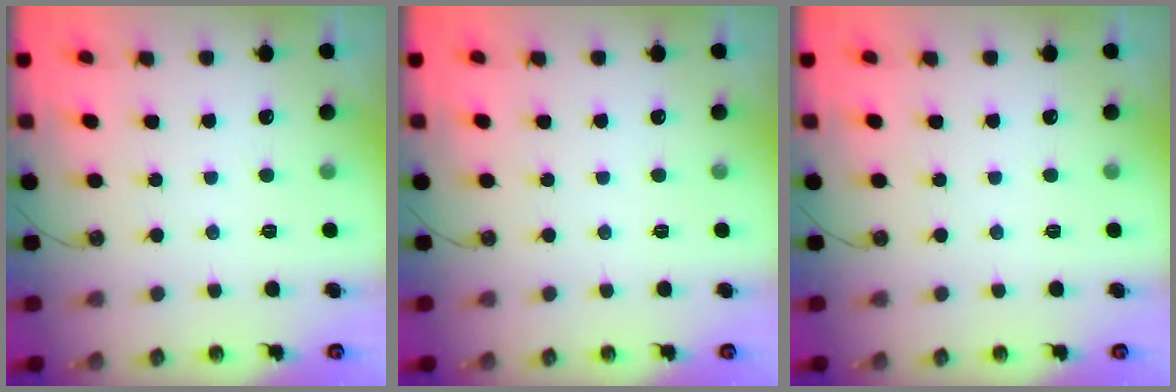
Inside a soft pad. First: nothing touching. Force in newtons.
{"total": 0.0}
{"total": 0.0}